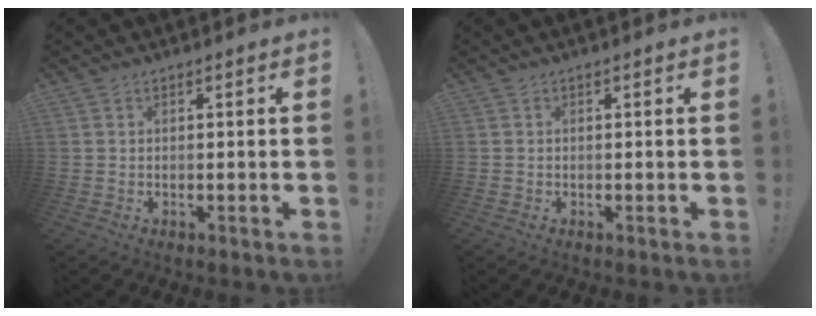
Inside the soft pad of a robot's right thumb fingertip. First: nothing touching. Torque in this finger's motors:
{"motor_torque": [-0.06, -0.11, -0.04, -0.01, 0.08]}